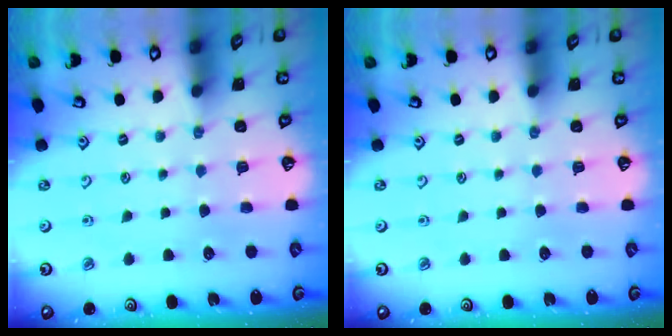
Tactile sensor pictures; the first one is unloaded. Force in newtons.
{"total": 0.0}